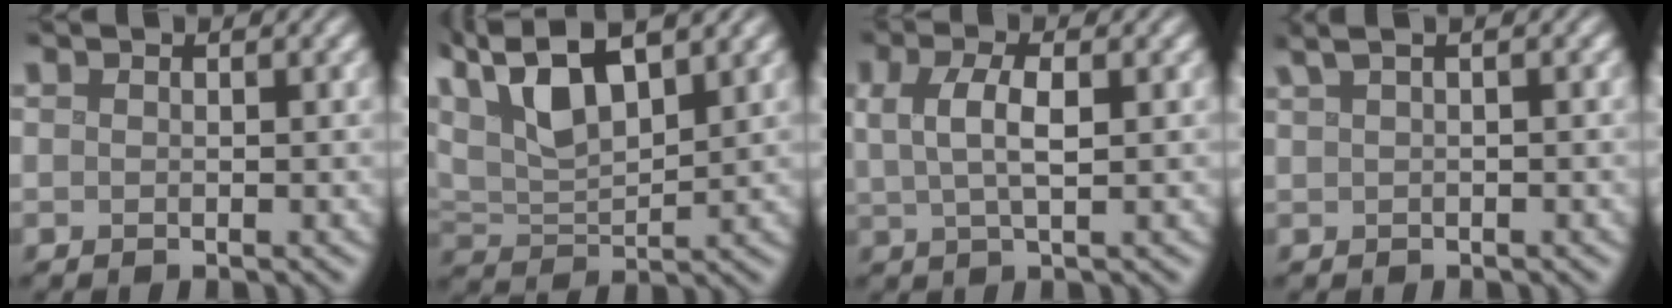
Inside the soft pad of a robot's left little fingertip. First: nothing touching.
{"total": 8.4, "force": [4.9, 3.3, 5.9], "torque": [-0.120, 0.020, 0.090]}
{"total": 3.3, "force": [0.8, 1.0, 3.1], "torque": [-0.060, 0.003, 0.015]}
{"total": 3.6, "force": [1.8, 1.4, 2.8], "torque": [-0.038, 0.017, 0.013]}